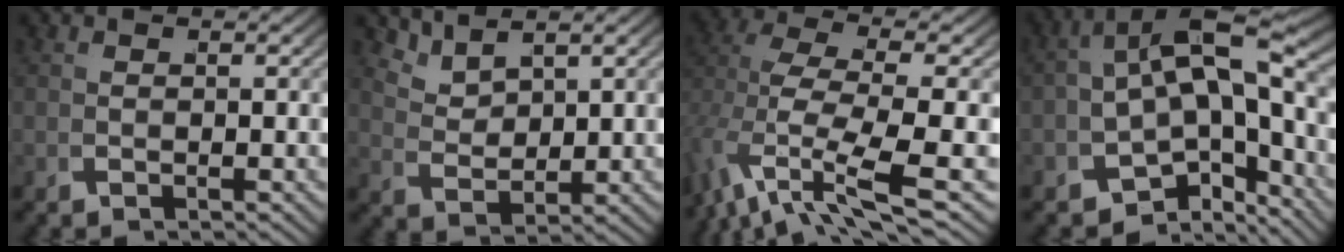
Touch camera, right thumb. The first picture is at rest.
{"total": 3.6, "force": [2.9, 1.2, 1.9], "torque": [-0.041, -0.003, 0.066]}
{"total": 7.3, "force": [-1.4, 3.0, 6.5], "torque": [-0.150, -0.033, 0.001]}
{"total": 10.1, "force": [-2.2, 6.3, 7.6], "torque": [-0.129, -0.032, -0.026]}